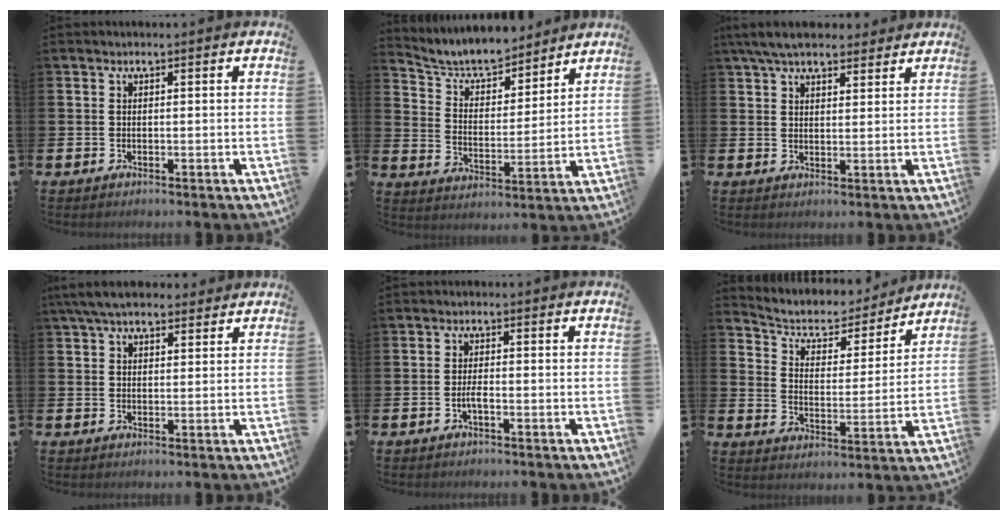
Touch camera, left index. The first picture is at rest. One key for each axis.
{"total": 7.0, "fx": 6.6, "fy": 1.7, "fz": 1.7, "tx": -0.060, "ty": -0.049, "tz": 0.112}
{"total": 6.0, "fx": 5.5, "fy": 1.7, "fz": 1.9, "tx": -0.048, "ty": -0.013, "tz": 0.101}
{"total": 5.4, "fx": 4.7, "fy": 1.8, "fz": 1.9, "tx": -0.046, "ty": -0.009, "tz": 0.088}
{"total": 1.4, "fx": -0.6, "fy": 0.4, "fz": 1.2, "tx": -0.027, "ty": 0.003, "tz": -0.011}
{"total": 5.6, "fx": 4.9, "fy": 2.3, "fz": 1.3, "tx": -0.049, "ty": -0.041, "tz": 0.077}